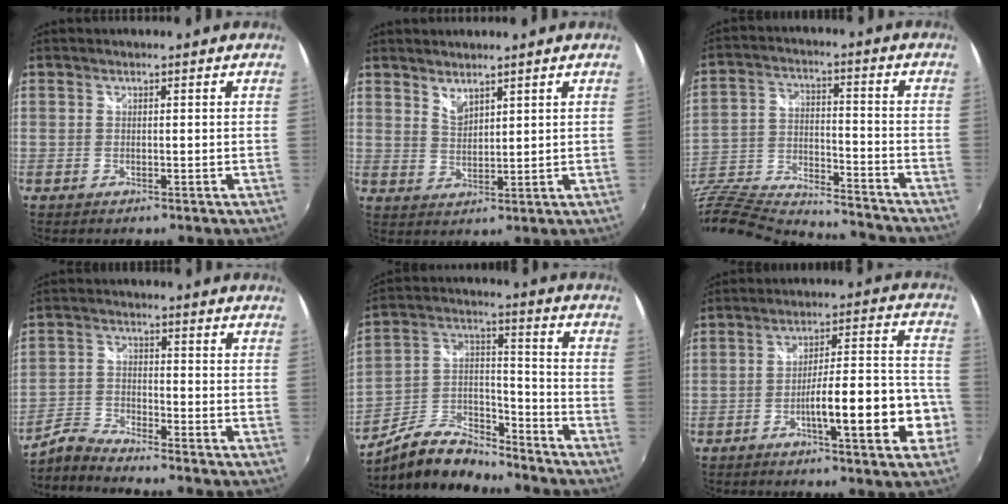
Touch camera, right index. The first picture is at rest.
{"total": 3.2, "force": [2.8, 1.0, 1.2], "torque": [-0.019, -0.003, 0.049]}
{"total": 25.0, "force": [-19.9, 8.8, 12.2], "torque": [-0.276, -0.021, -0.323]}
{"total": 4.6, "force": [-4.5, 0.2, 0.8], "torque": [-0.023, 0.003, -0.100]}
{"total": 12.9, "force": [-10.2, 5.3, 6.0], "torque": [-0.128, 0.021, -0.182]}
{"total": 13.9, "force": [-5.4, 2.2, 12.6], "torque": [-0.191, 0.009, -0.076]}